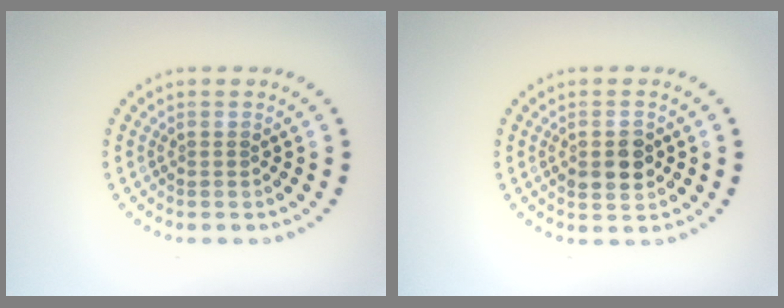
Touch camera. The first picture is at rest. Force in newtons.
{"total": 3.0, "press": 3.0, "slide": 0.1}